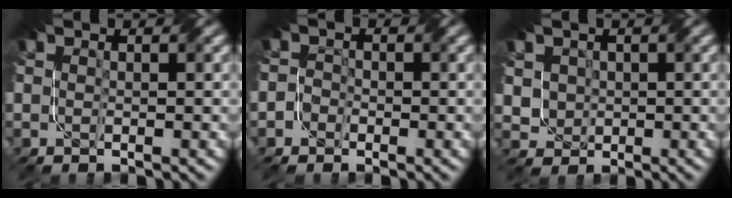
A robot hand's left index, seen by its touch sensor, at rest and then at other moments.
{"total": 1.7, "force": [-1.2, 1.2, 0.3], "torque": [0.014, 0.007, -0.035]}
{"total": 3.0, "force": [0.7, 2.7, 1.2], "torque": [-0.043, 0.000, 0.022]}